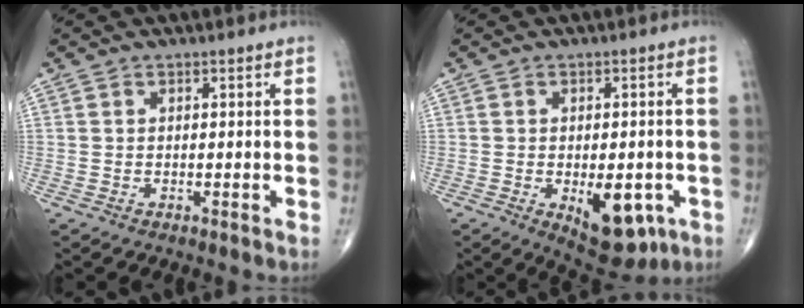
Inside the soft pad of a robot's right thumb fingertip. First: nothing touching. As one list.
[{"total": 10.7, "force": [-3.5, 5.3, 8.6], "torque": [-0.092, 0.001, -0.034]}]